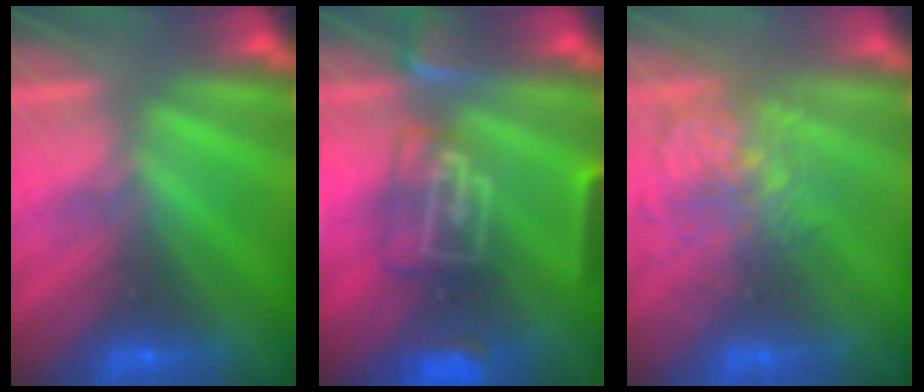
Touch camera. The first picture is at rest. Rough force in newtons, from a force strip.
{"total": 8.5}
{"total": 3.8}